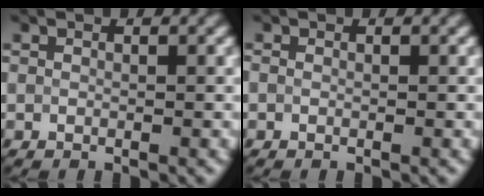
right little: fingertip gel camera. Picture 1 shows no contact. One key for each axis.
{"total": 0.0}